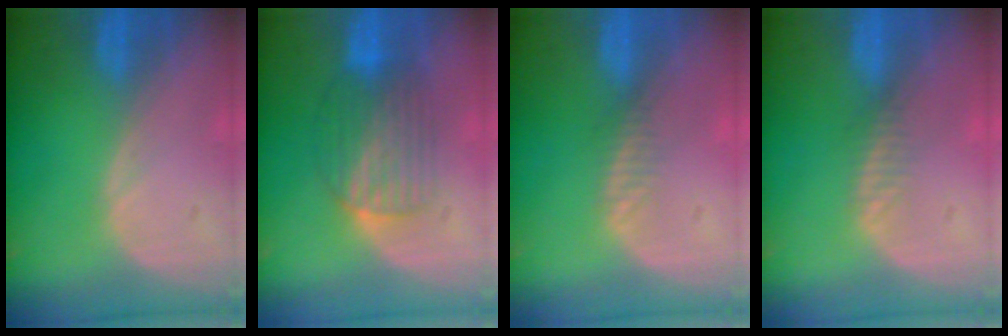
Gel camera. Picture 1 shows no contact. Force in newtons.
{"total": 6.3, "press": 6.2, "slide": 1.1}
{"total": 1.3, "press": 1.1, "slide": 0.7}
{"total": 1.3, "press": 1.1, "slide": 0.7}